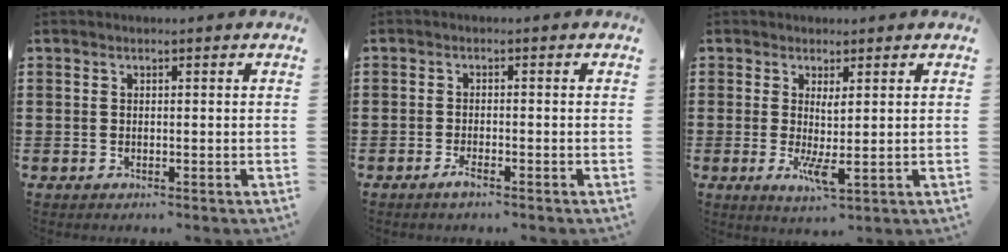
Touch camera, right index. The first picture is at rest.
{"total": 1.7, "force": [-1.3, 0.2, 1.1], "torque": [-0.027, -0.005, -0.025]}
{"total": 3.4, "force": [0.1, 0.5, 3.4], "torque": [-0.063, -0.004, 0.001]}